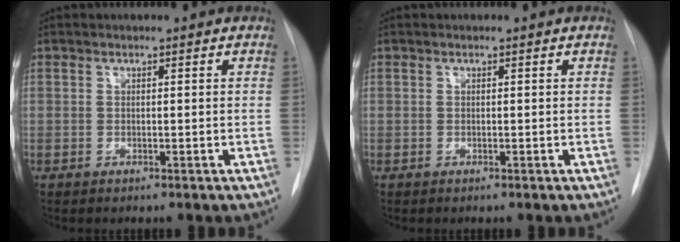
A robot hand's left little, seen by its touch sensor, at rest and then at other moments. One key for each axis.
{"total": 0.0}